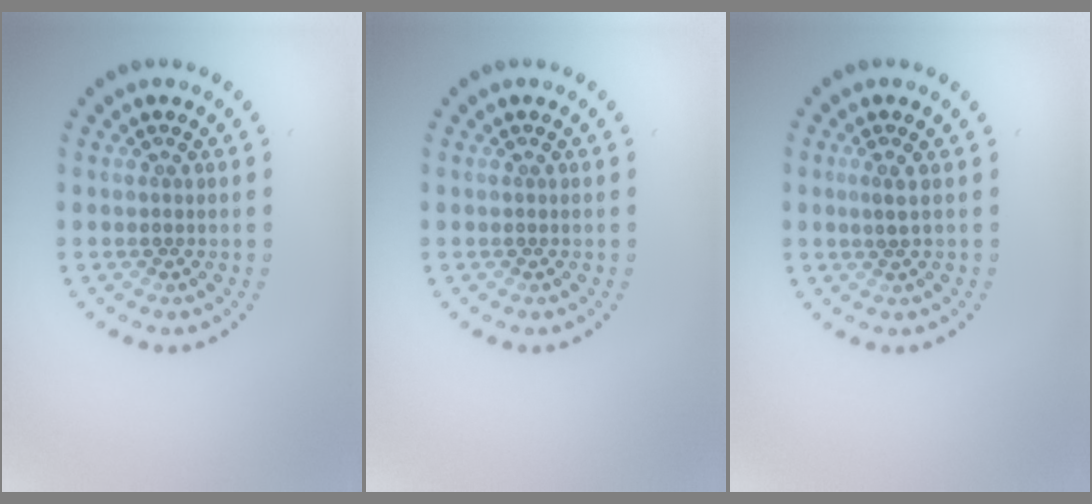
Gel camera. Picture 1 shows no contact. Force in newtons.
{"total": 0.0}
{"total": 0.9, "press": 0.7, "slide": 0.6}